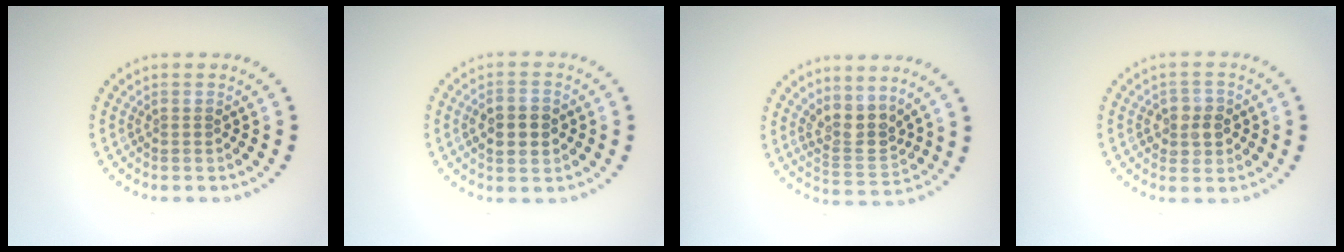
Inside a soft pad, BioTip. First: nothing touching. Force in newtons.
{"total": 3.9, "press": 3.9, "slide": 0.2}
{"total": 3.1, "press": 2.5, "slide": 1.9}
{"total": 2.4, "press": 2.3, "slide": 0.5}